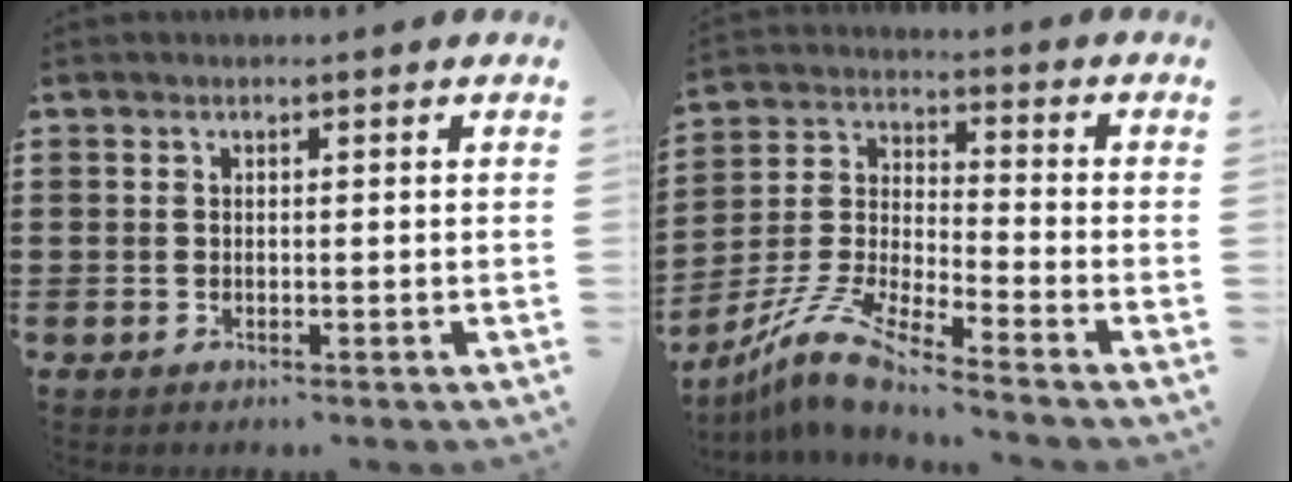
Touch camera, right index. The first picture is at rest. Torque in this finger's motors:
{"motor_torque": [0.76, 0.76, 0.35, 0.07]}